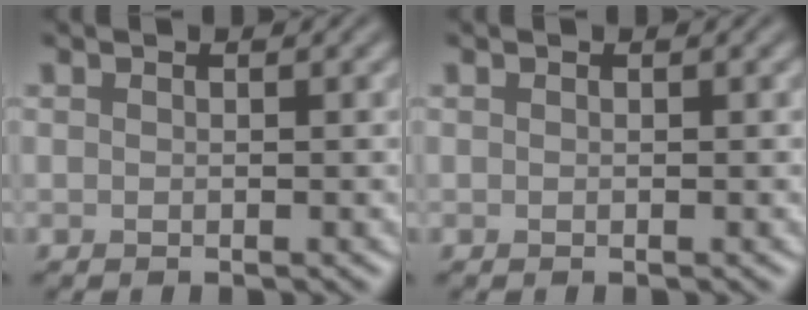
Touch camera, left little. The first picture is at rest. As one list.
[{"total": 0.0}]